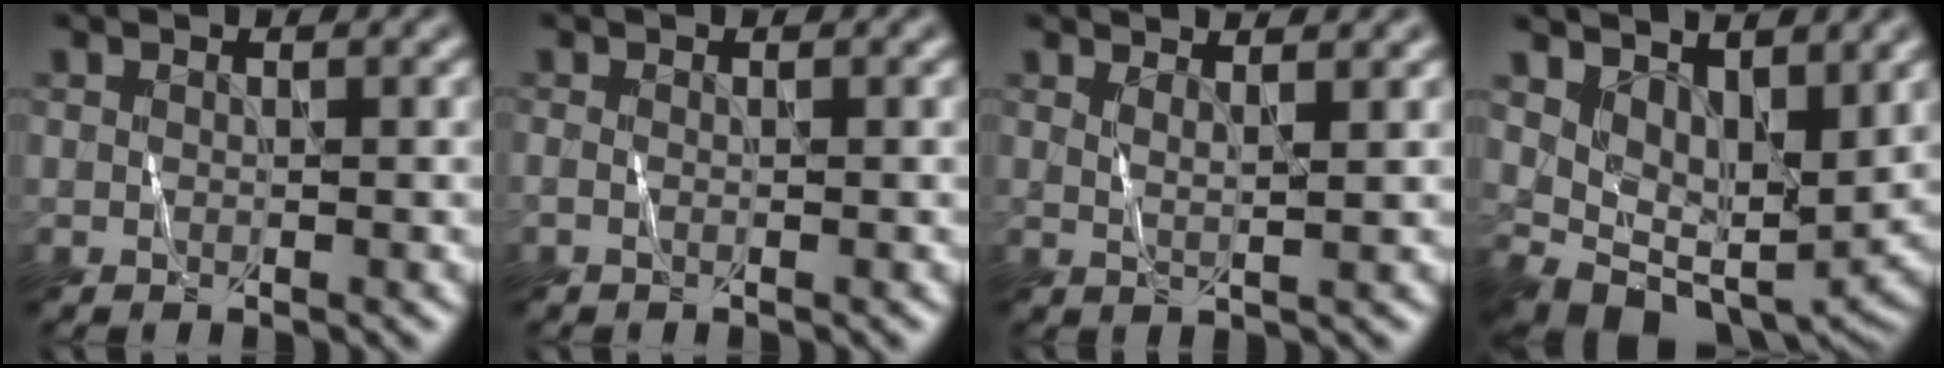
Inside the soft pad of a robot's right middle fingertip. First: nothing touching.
{"total": 0.5, "force": [-0.2, 0.2, 0.5], "torque": [-0.012, -0.004, -0.004]}
{"total": 2.3, "force": [1.6, 0.6, 1.5], "torque": [-0.018, 0.006, 0.010]}
{"total": 6.0, "force": [2.0, 3.7, 4.3], "torque": [-0.081, -0.021, 0.042]}